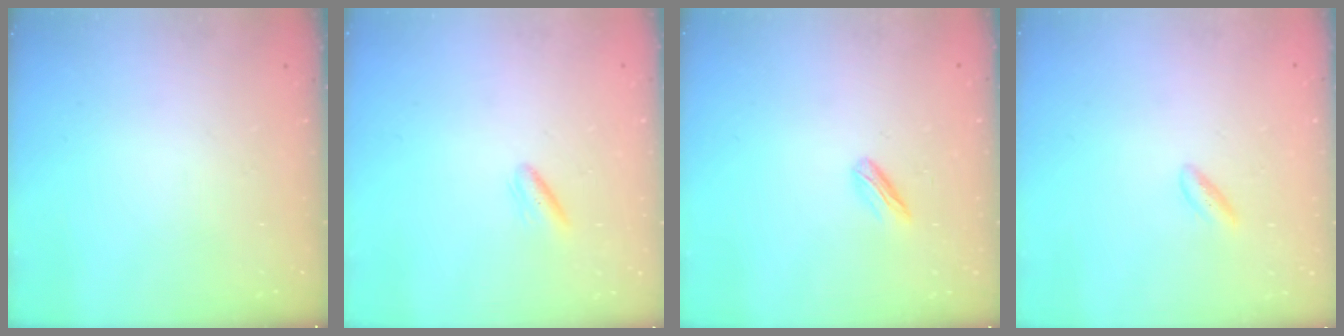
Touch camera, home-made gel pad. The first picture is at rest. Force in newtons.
{"total": 2.9, "press": 2.8, "slide": 1.0}
{"total": 2.9, "press": 2.8, "slide": 0.8}
{"total": 2.3, "press": 2.0, "slide": 1.0}